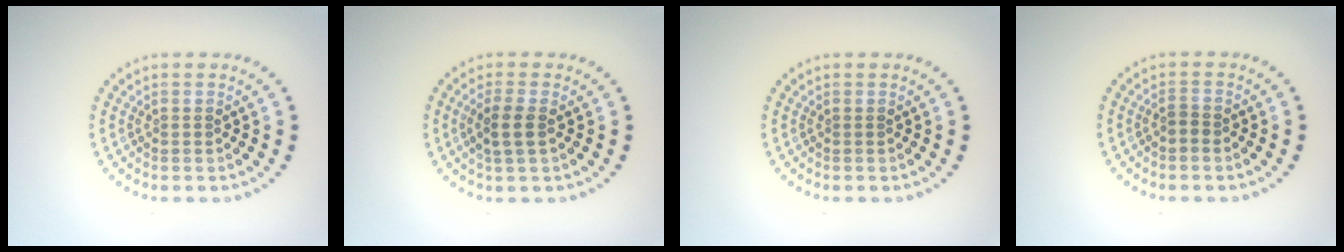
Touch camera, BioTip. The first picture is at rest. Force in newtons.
{"total": 2.4, "press": 2.2, "slide": 0.8}
{"total": 0.0}
{"total": 0.8, "press": 0.6, "slide": 0.6}